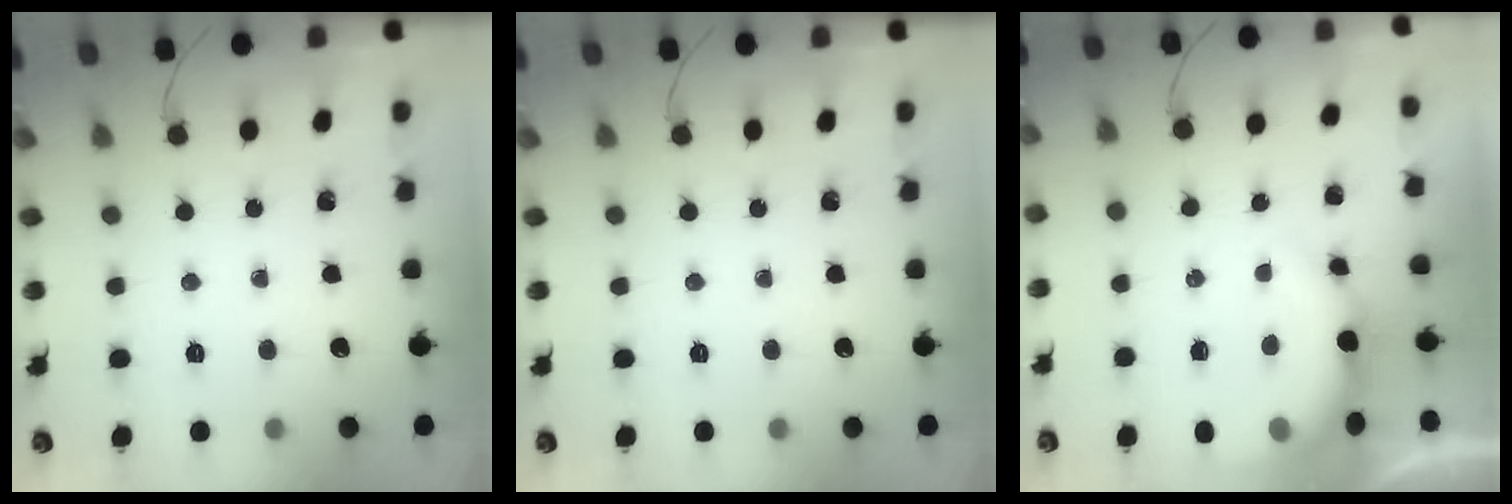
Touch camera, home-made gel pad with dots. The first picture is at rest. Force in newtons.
{"total": 0.0}
{"total": 8.1, "press": 8.0, "slide": 1.2}